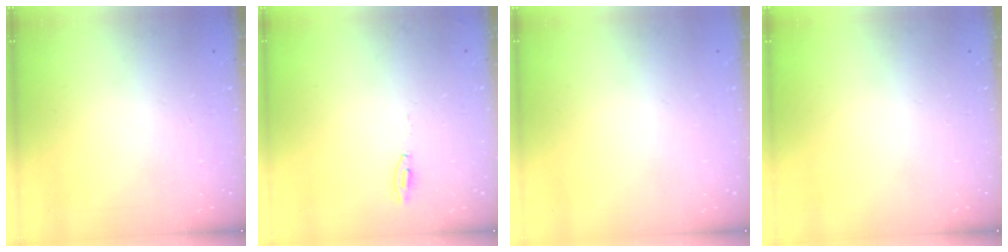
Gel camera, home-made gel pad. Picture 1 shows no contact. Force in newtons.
{"total": 16.2, "press": 5.8, "slide": 15.1}
{"total": 9.9, "press": 2.5, "slide": 9.6}
{"total": 0.0}